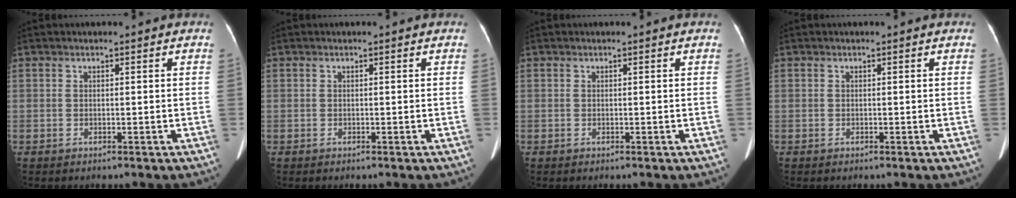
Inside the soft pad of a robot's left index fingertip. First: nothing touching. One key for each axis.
{"total": 0.0}
{"total": 0.0}
{"total": 0.0}